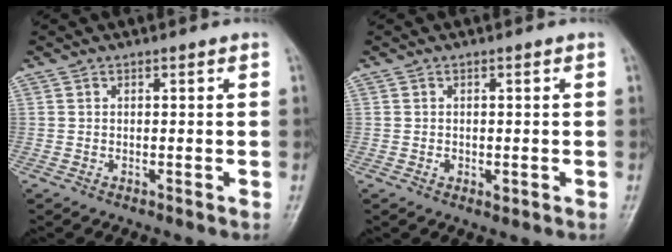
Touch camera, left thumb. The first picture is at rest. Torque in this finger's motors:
{"motor_torque": [-0.05, 0.06, -0.08, -0.10, 0.00]}